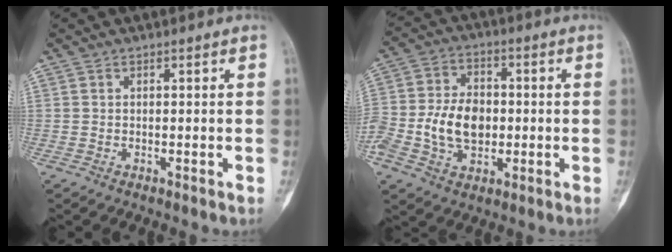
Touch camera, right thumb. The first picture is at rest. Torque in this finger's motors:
{"motor_torque": [0.51, 0.38, 1.04, -0.25, 0.04]}